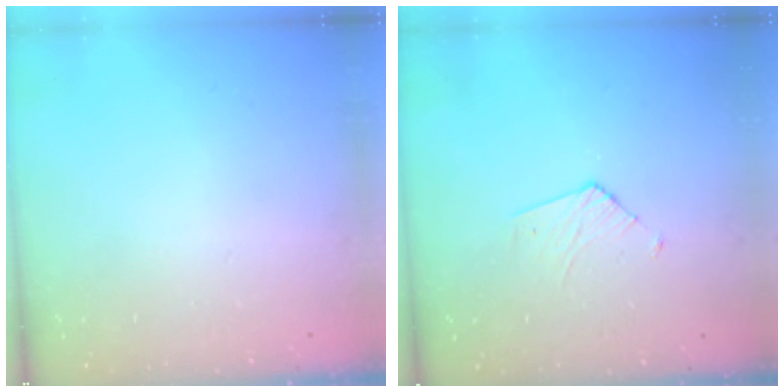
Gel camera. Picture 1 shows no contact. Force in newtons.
{"total": 3.5, "press": 3.4, "slide": 0.3}